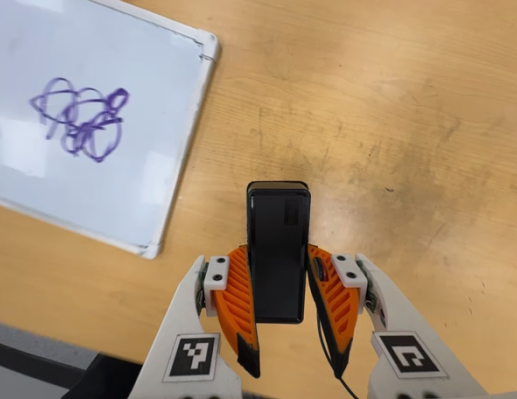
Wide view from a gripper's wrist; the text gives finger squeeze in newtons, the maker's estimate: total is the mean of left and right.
{"total": 4.4, "left": 2.8, "right": 6.0}